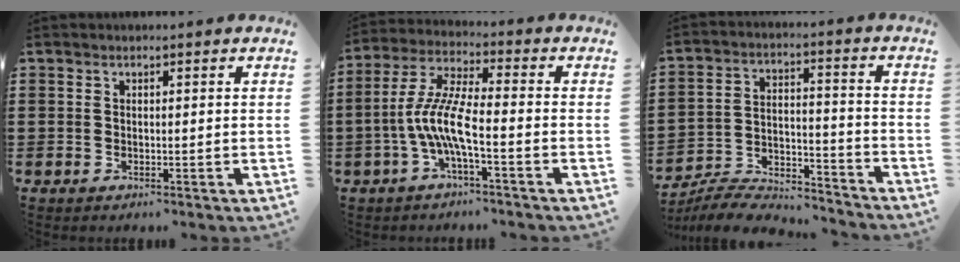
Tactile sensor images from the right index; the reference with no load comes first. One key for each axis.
{"total": 8.2, "fx": -3.0, "fy": 1.4, "fz": 7.5, "tx": -0.176, "ty": -0.016, "tz": -0.064}
{"total": 6.7, "fx": -6.5, "fy": 1.2, "fz": 1.3, "tx": -0.028, "ty": 0.007, "tz": -0.130}